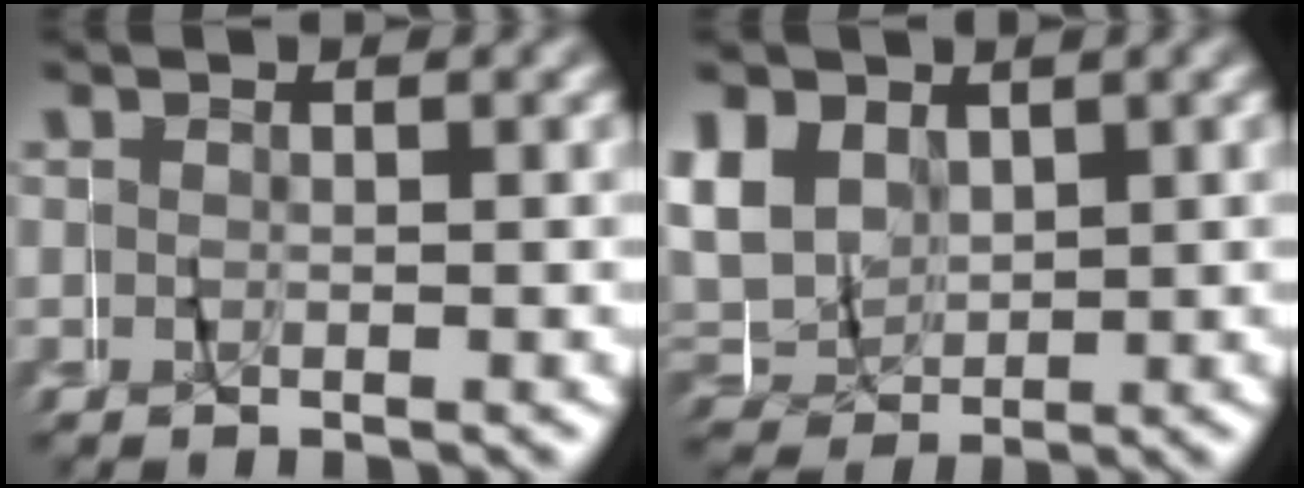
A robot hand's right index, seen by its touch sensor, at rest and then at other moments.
{"total": 9.1, "force": [2.1, 8.1, 3.4], "torque": [-0.095, 0.004, 0.028]}